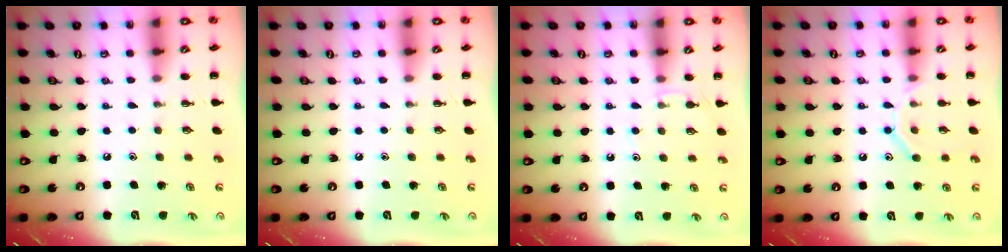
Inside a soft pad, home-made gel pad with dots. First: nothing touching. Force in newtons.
{"total": 0.0}
{"total": 4.1, "press": 4.0, "slide": 1.2}
{"total": 9.8, "press": 9.7, "slide": 1.6}